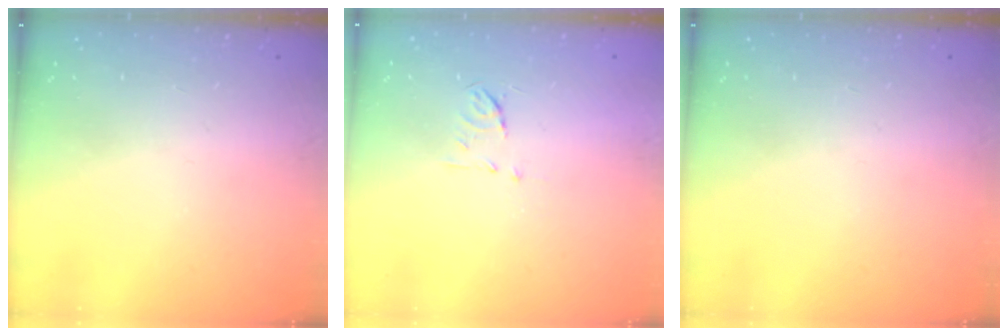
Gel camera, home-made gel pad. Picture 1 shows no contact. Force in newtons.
{"total": 5.3, "press": 5.2, "slide": 0.8}
{"total": 0.0}